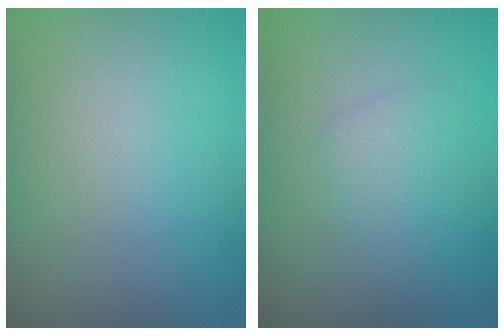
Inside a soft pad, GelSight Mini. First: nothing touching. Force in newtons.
{"total": 1.6, "press": 1.6, "slide": 0.0}